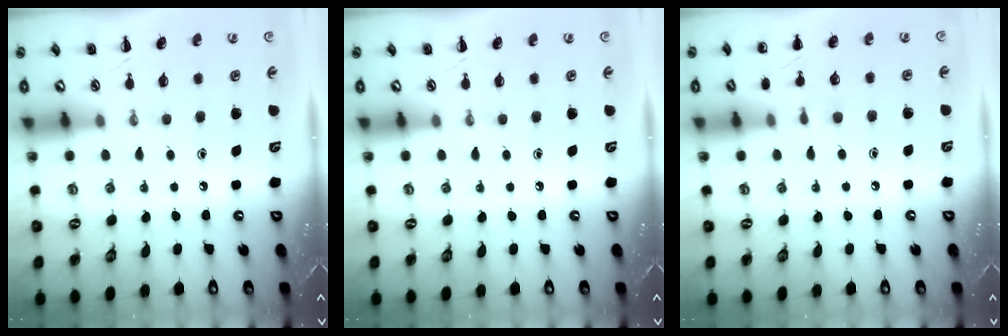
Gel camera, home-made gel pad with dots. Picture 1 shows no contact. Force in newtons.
{"total": 0.0}
{"total": 5.7, "press": 5.4, "slide": 1.9}